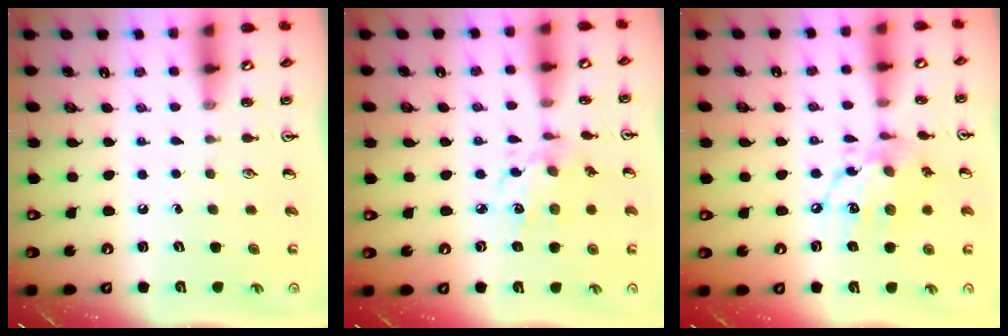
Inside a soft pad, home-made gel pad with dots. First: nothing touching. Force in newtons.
{"total": 6.2, "press": 6.2, "slide": 0.5}
{"total": 11.7, "press": 11.7, "slide": 0.7}